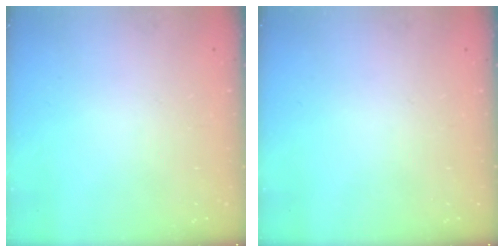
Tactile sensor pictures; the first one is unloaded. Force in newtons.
{"total": 0.0}